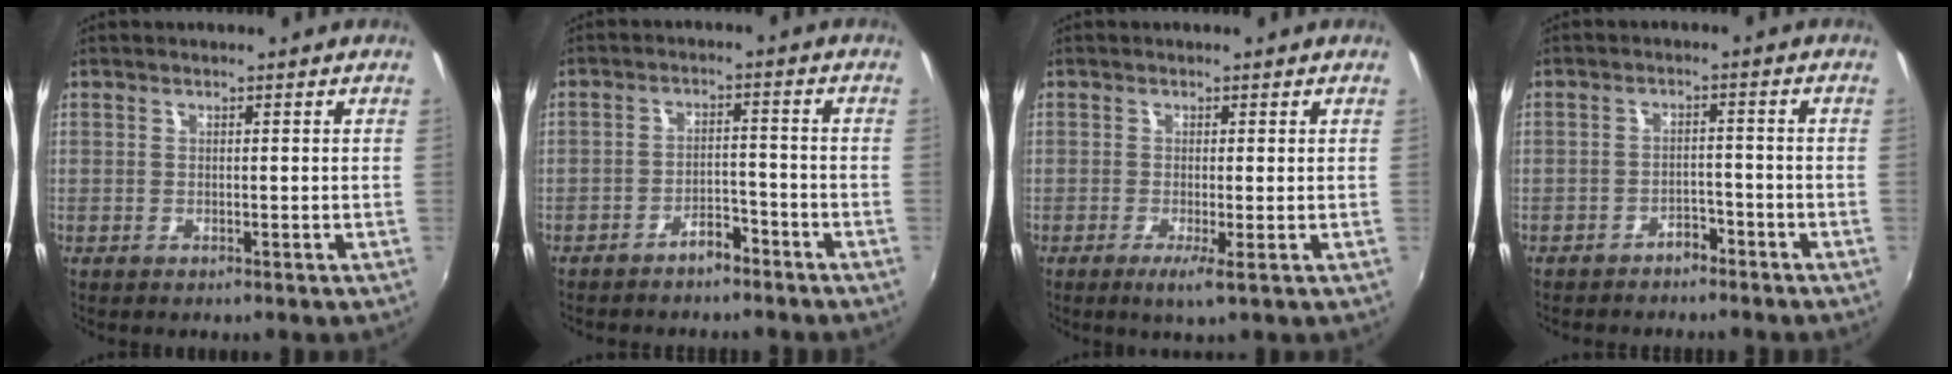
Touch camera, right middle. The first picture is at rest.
{"total": 4.4, "force": [-3.7, 1.7, 1.7], "torque": [-0.044, 0.014, -0.052]}
{"total": 2.6, "force": [-1.1, -0.2, 2.4], "torque": [-0.054, -0.010, -0.021]}
{"total": 3.9, "force": [-3.4, 1.7, 1.0], "torque": [-0.031, 0.007, -0.047]}